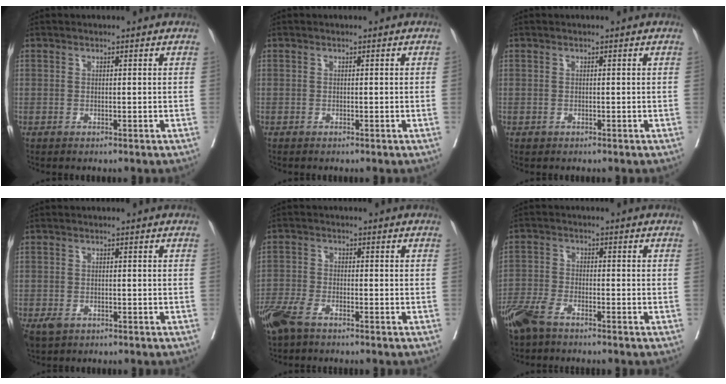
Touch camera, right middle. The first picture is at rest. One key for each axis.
{"total": 0.0}
{"total": 0.0}
{"total": 2.7, "fx": -1.5, "fy": 1.7, "fz": 1.4, "tx": -0.029, "ty": -0.004, "tz": -0.017}
{"total": 6.4, "fx": -4.8, "fy": 2.0, "fz": 3.8, "tx": -0.086, "ty": -0.012, "tz": -0.094}
{"total": 6.4, "fx": -4.8, "fy": 1.7, "fz": 3.9, "tx": -0.090, "ty": -0.013, "tz": -0.096}